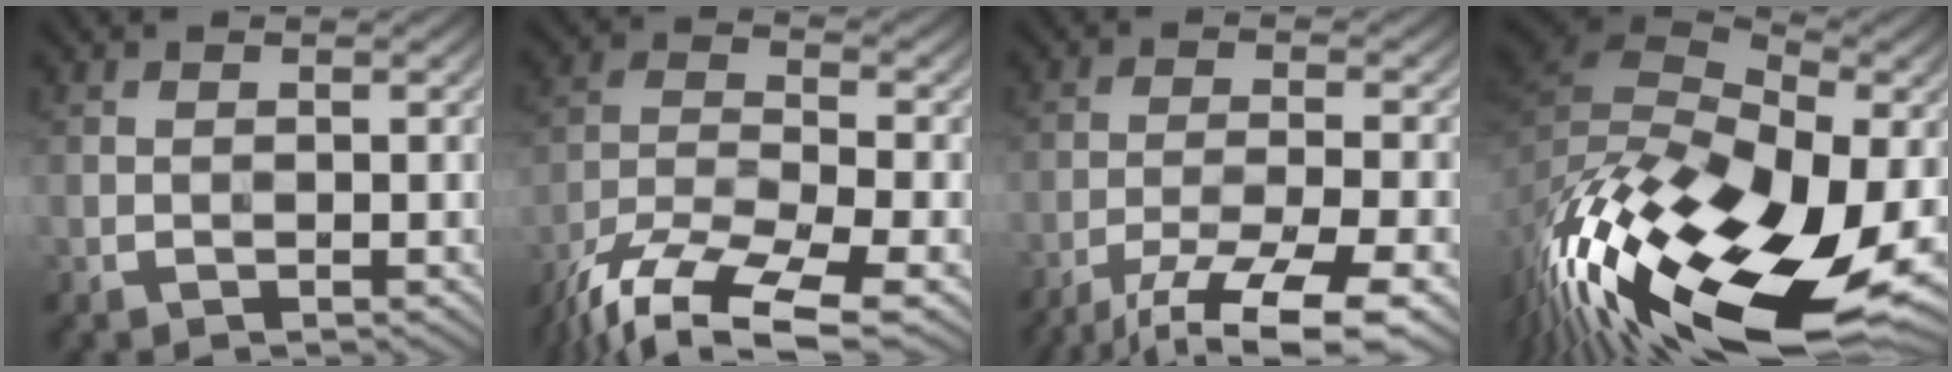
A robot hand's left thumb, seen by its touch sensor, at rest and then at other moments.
{"total": 13.2, "force": [-9.6, 3.9, 8.1], "torque": [-0.178, -0.022, -0.177]}
{"total": 11.8, "force": [-8.7, 2.3, 7.6], "torque": [-0.136, -0.017, -0.135]}
{"total": 19.3, "force": [-8.5, 9.4, 14.5], "torque": [-0.314, -0.040, -0.133]}